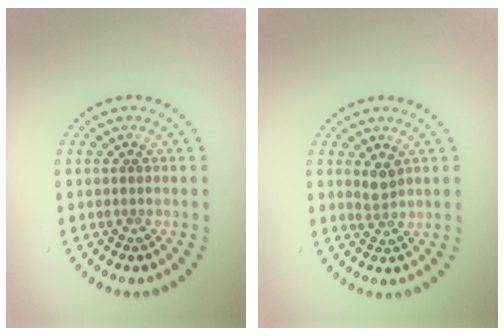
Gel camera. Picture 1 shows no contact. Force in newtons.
{"total": 1.6, "press": 1.3, "slide": 1.0}